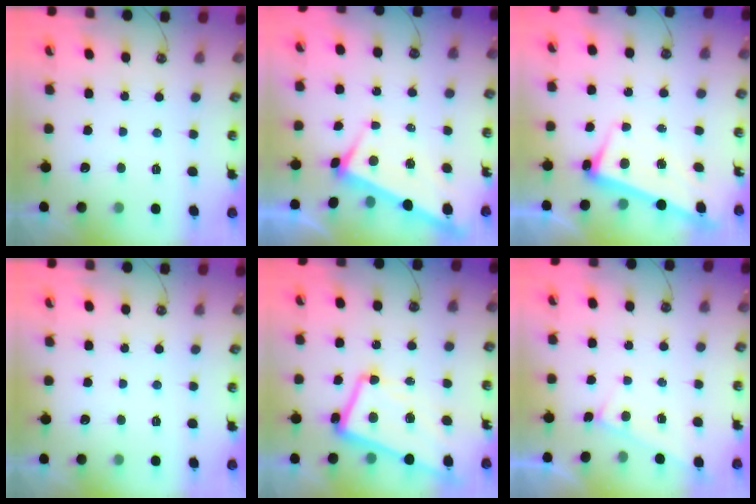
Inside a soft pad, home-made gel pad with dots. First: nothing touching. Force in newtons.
{"total": 3.8, "press": 3.8, "slide": 0.2}
{"total": 2.6, "press": 2.4, "slide": 1.0}
{"total": 0.0}
{"total": 6.9, "press": 6.7, "slide": 1.4}
{"total": 2.3, "press": 2.3, "slide": 0.1}